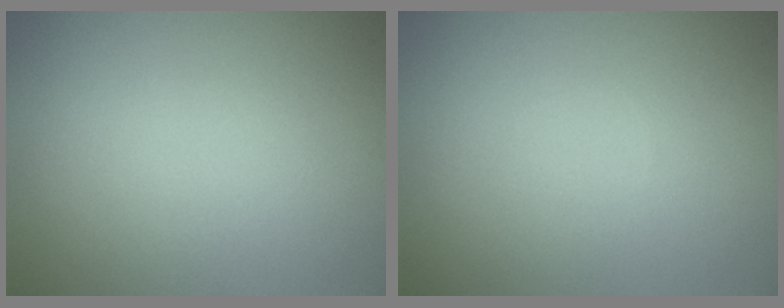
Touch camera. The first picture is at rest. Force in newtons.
{"total": 0.0}